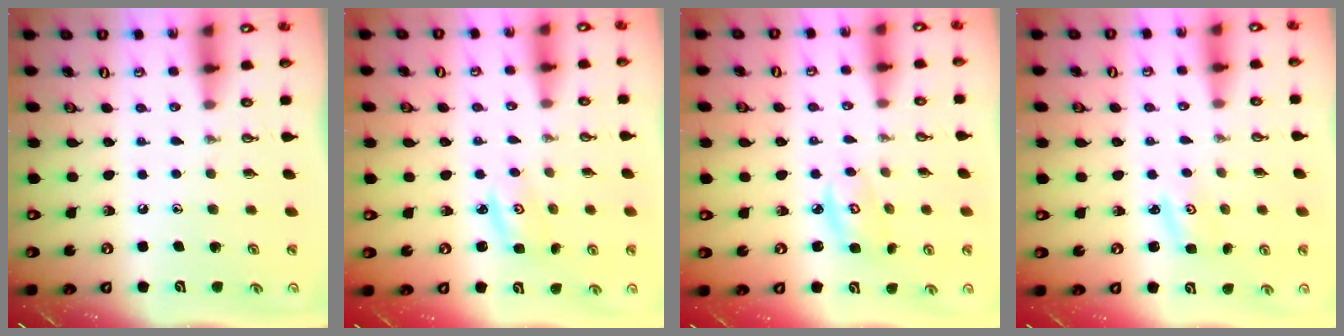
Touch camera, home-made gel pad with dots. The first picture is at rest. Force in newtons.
{"total": 2.3, "press": 2.3, "slide": 0.2}
{"total": 4.0, "press": 3.9, "slide": 0.3}
{"total": 2.1, "press": 2.1, "slide": 0.3}